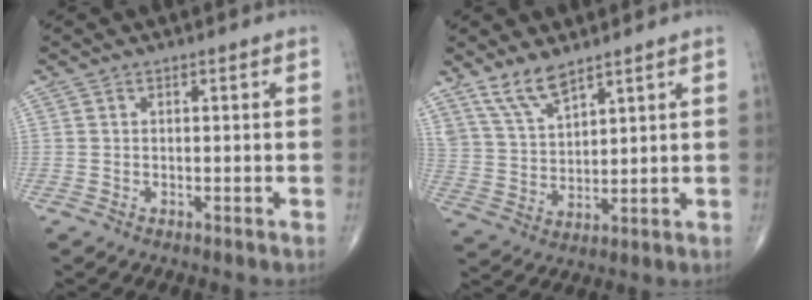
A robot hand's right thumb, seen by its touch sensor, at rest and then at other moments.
{"total": 7.5, "force": [5.9, 2.4, 4.0], "torque": [-0.071, -0.029, 0.127]}